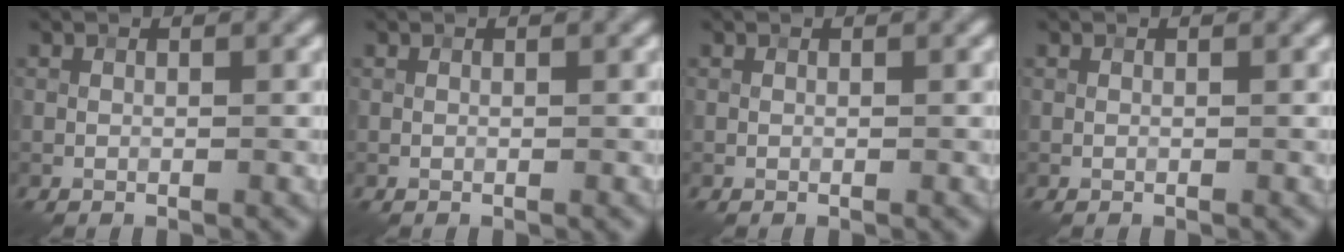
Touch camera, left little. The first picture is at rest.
{"total": 0.0}
{"total": 0.0}
{"total": 0.0}